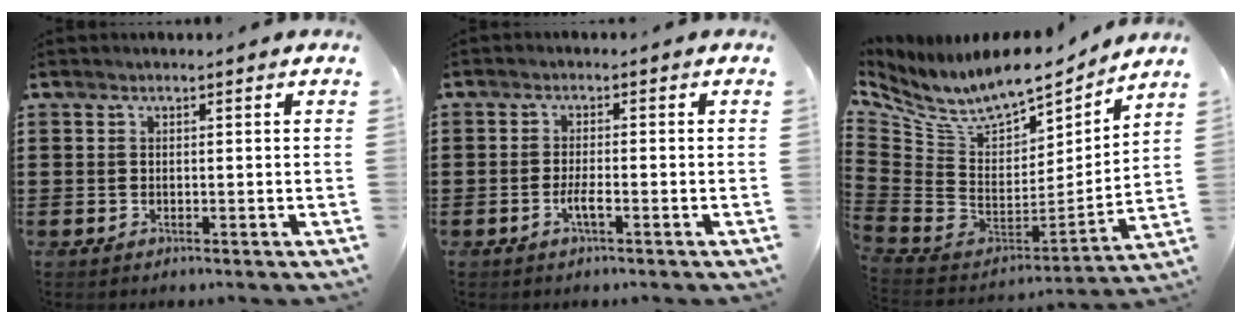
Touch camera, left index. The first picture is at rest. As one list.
[{"total": 2.5, "force": [-1.1, 0.3, 2.2], "torque": [-0.045, -0.002, -0.021]}, {"total": 10.4, "force": [8.1, 3.4, 5.7], "torque": [-0.139, -0.064, 0.140]}]